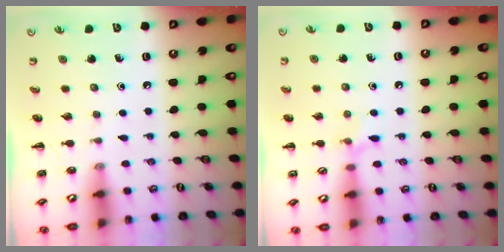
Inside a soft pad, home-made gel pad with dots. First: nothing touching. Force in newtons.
{"total": 6.4, "press": 5.9, "slide": 2.4}